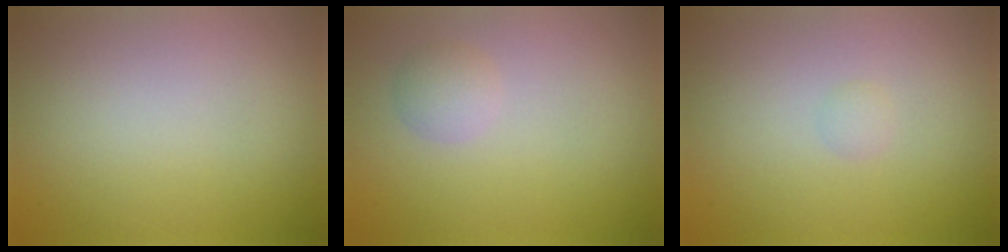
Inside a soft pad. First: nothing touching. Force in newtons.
{"total": 1.6, "press": 1.6, "slide": 0.1}
{"total": 0.6, "press": 0.6, "slide": 0.0}